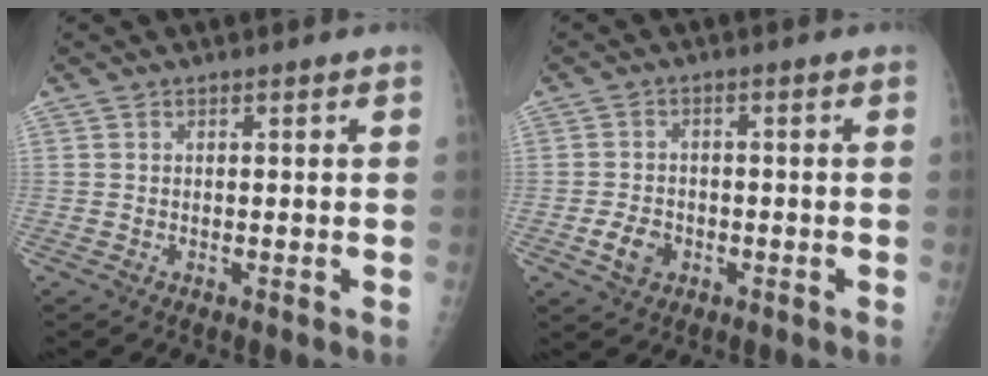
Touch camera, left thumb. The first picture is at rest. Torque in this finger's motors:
{"motor_torque": [-0.44, 0.48, 0.01, -0.03, 0.02]}